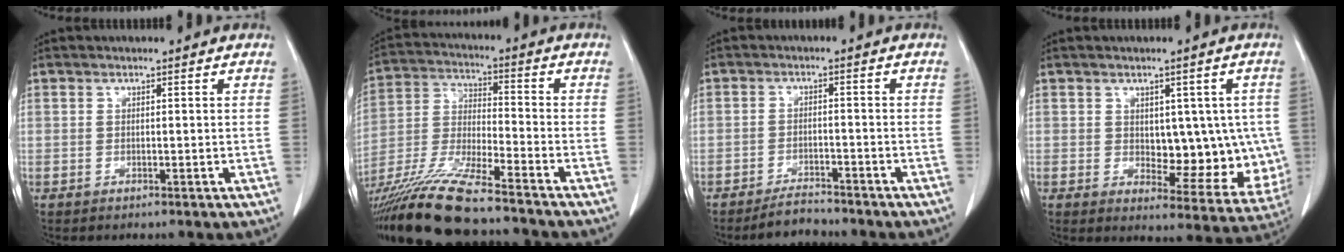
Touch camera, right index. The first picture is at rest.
{"total": 19.0, "force": [-15.8, 1.0, 10.4], "torque": [-0.234, -0.042, -0.290]}
{"total": 3.6, "force": [-3.4, 1.0, 0.6], "torque": [-0.012, -0.004, -0.058]}
{"total": 10.9, "force": [0.7, 5.8, 9.2], "torque": [-0.092, 0.005, 0.028]}